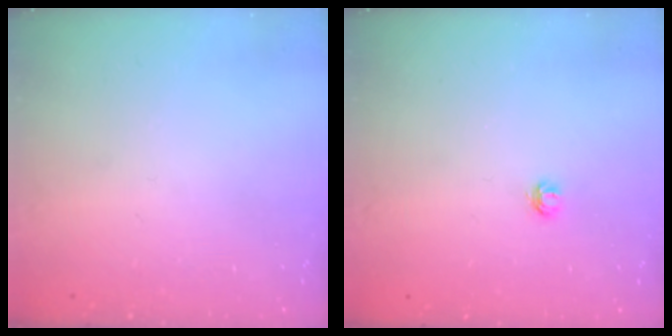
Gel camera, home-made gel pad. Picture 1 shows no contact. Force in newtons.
{"total": 3.6, "press": 3.6, "slide": 0.3}